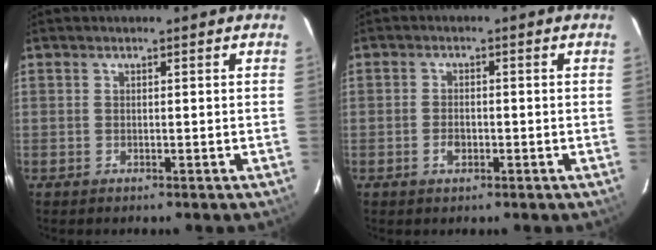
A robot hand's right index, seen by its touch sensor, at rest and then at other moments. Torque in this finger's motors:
{"motor_torque": [0.01, 0.03, 0.06, 0.00]}